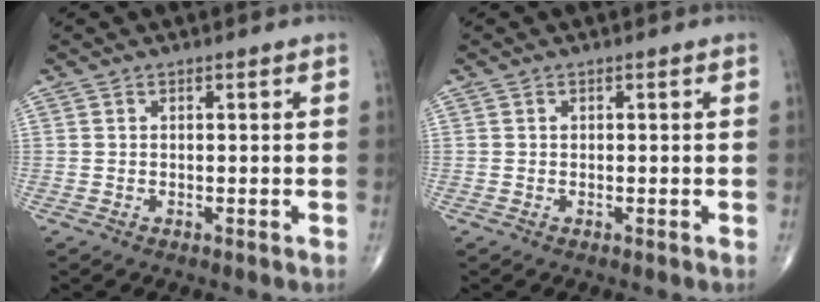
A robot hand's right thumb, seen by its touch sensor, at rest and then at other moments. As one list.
[{"total": 0.0}]